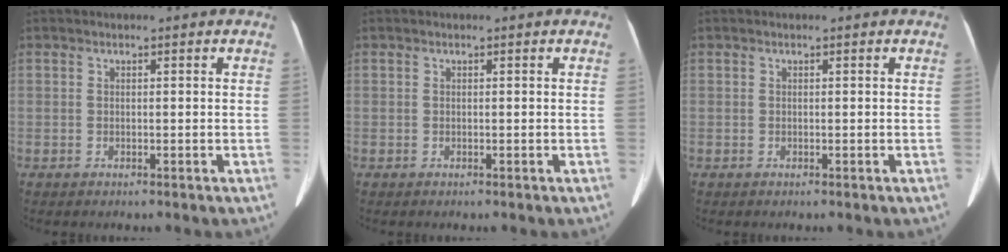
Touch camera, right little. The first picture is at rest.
{"total": 0.0}
{"total": 0.0}